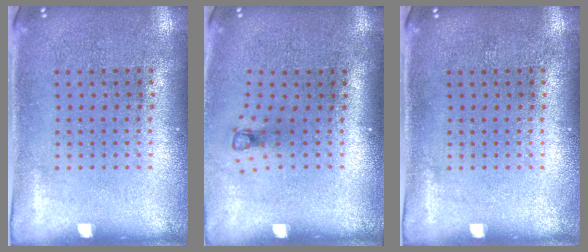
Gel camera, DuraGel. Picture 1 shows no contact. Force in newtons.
{"total": 0.8, "press": 0.4, "slide": 0.7}
{"total": 0.0}